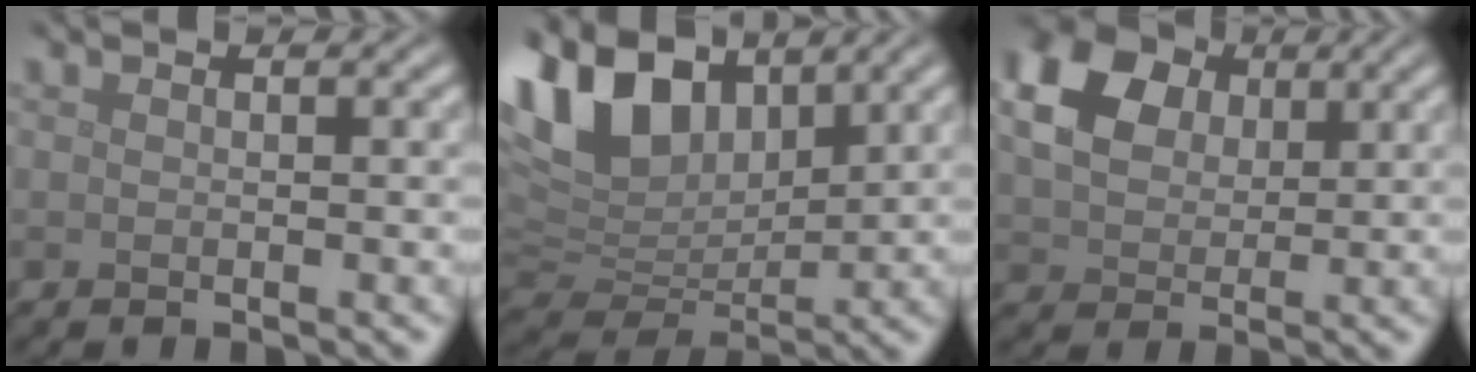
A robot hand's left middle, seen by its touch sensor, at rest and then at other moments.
{"total": 11.1, "force": [5.5, 6.6, 7.0], "torque": [-0.165, 0.015, 0.099]}
{"total": 11.6, "force": [4.6, 8.7, 6.0], "torque": [-0.141, 0.030, 0.080]}